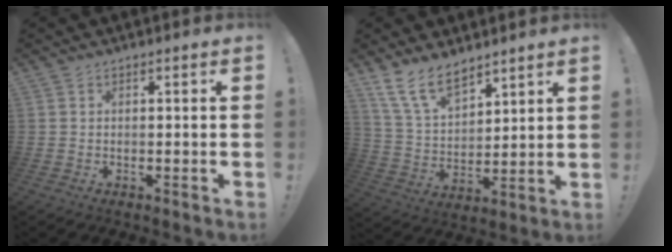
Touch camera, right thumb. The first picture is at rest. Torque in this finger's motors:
{"motor_torque": [-0.09, 0.36, 0.58, 0.49, 0.03]}